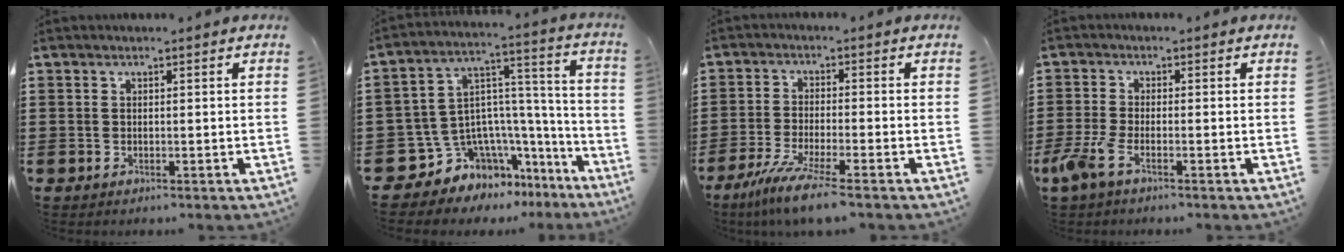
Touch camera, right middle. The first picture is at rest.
{"total": 8.1, "force": [-5.3, 6.1, 0.8], "torque": [-0.051, -0.022, -0.096]}
{"total": 6.4, "force": [-4.8, -0.1, 4.1], "torque": [-0.093, -0.023, -0.094]}
{"total": 4.0, "force": [-2.2, 1.0, 3.1], "torque": [-0.093, -0.013, -0.049]}